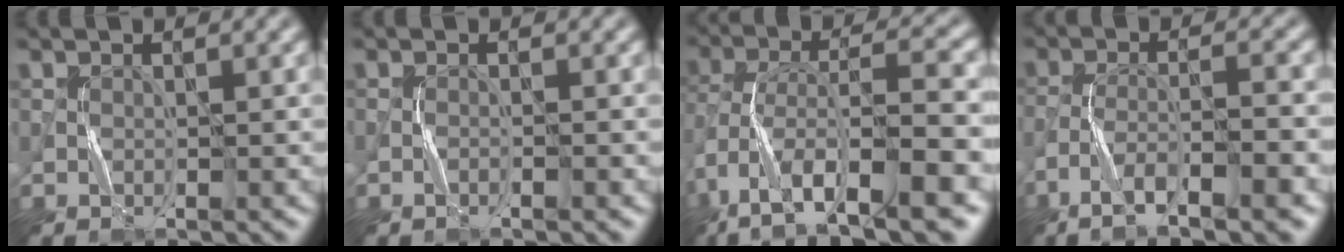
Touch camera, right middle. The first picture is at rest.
{"total": 1.0, "force": [-0.6, 0.1, 0.7], "torque": [-0.016, 0.005, -0.014]}
{"total": 12.9, "force": [-6.7, 4.7, 10.0], "torque": [-0.188, 0.015, -0.115]}
{"total": 7.9, "force": [-4.9, 1.9, 6.0], "torque": [-0.100, 0.006, -0.085]}